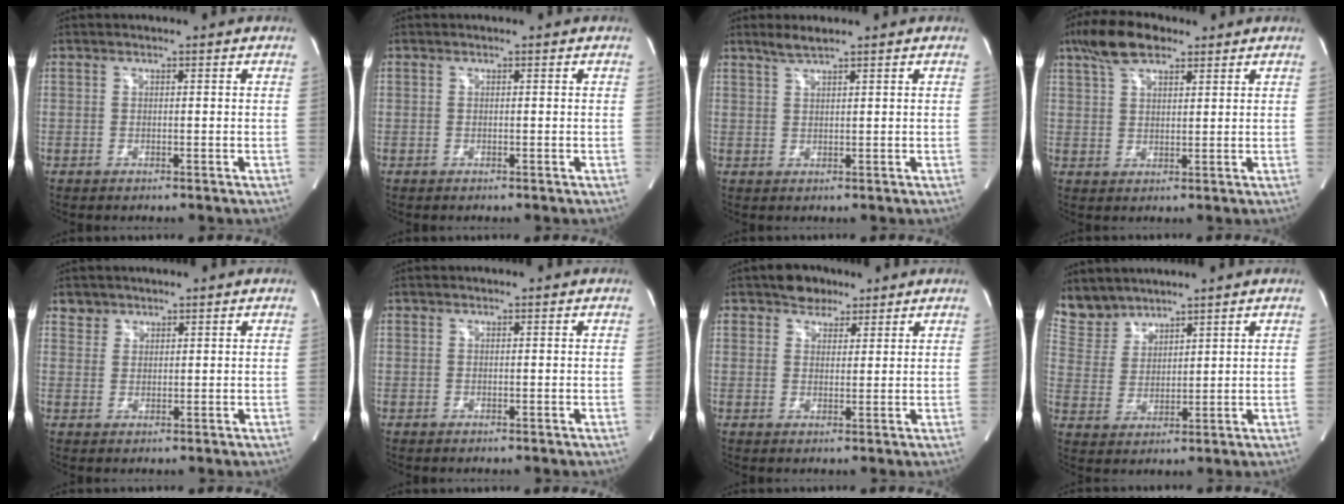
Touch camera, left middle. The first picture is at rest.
{"total": 0.0}
{"total": 2.4, "force": [2.1, -0.1, 1.3], "torque": [-0.033, 0.003, 0.043]}
{"total": 7.9, "force": [5.4, 3.2, 4.8], "torque": [-0.099, 0.020, 0.100]}
{"total": 2.2, "force": [1.6, 1.4, -0.3], "torque": [0.012, 0.008, 0.025]}
{"total": 0.0}
{"total": 4.3, "force": [3.1, 2.7, 1.1], "torque": [-0.017, 0.006, 0.050]}
{"total": 6.2, "force": [5.8, 2.3, 0.1], "torque": [-0.010, 0.010, 0.132]}